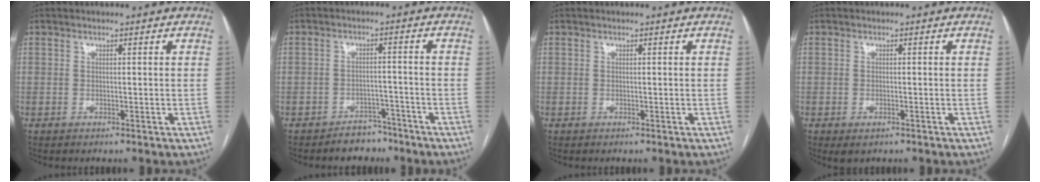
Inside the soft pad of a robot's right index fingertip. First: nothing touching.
{"total": 4.3, "force": [-3.5, 2.5, 0.3], "torque": [0.003, 0.011, -0.049]}
{"total": 0.0}
{"total": 1.8, "force": [-0.9, 0.8, 1.3], "torque": [-0.025, -0.003, -0.003]}